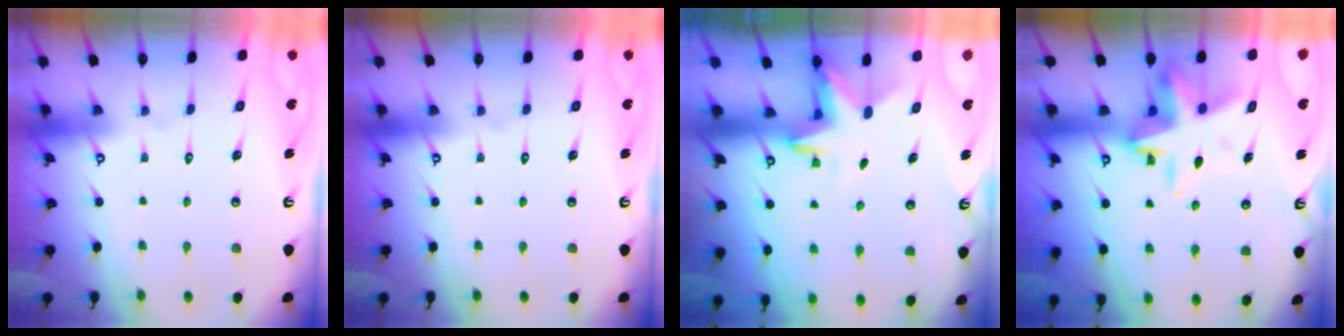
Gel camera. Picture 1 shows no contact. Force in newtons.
{"total": 0.0}
{"total": 3.2, "press": 3.2, "slide": 0.2}
{"total": 10.8, "press": 10.3, "slide": 3.1}